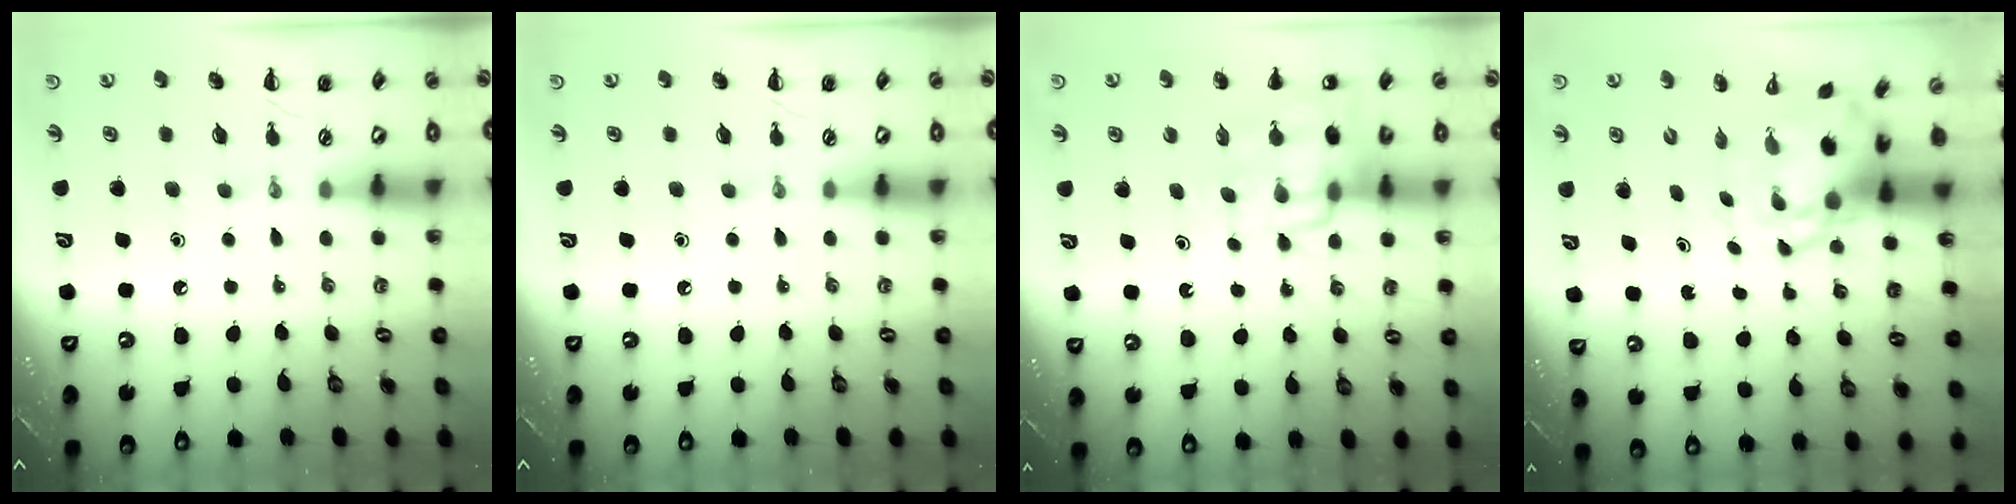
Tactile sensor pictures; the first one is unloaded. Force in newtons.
{"total": 0.0}
{"total": 12.0, "press": 11.6, "slide": 3.0}
{"total": 4.4, "press": 4.3, "slide": 1.1}